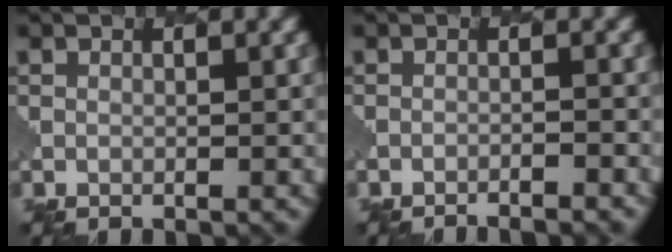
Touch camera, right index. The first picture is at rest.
{"total": 2.6, "force": [-2.5, 0.1, 0.7], "torque": [-0.004, 0.010, -0.037]}